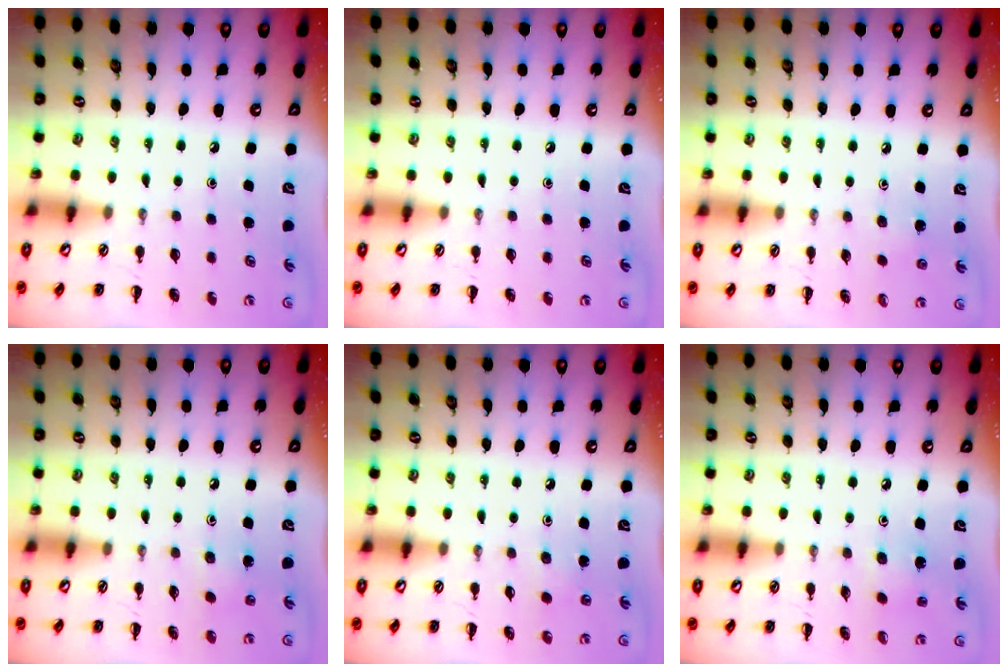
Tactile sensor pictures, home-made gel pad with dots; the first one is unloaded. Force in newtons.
{"total": 0.0}
{"total": 1.7, "press": 1.5, "slide": 0.7}
{"total": 6.1, "press": 5.9, "slide": 1.8}
{"total": 2.6, "press": 2.5, "slide": 0.9}
{"total": 2.3, "press": 2.1, "slide": 0.8}